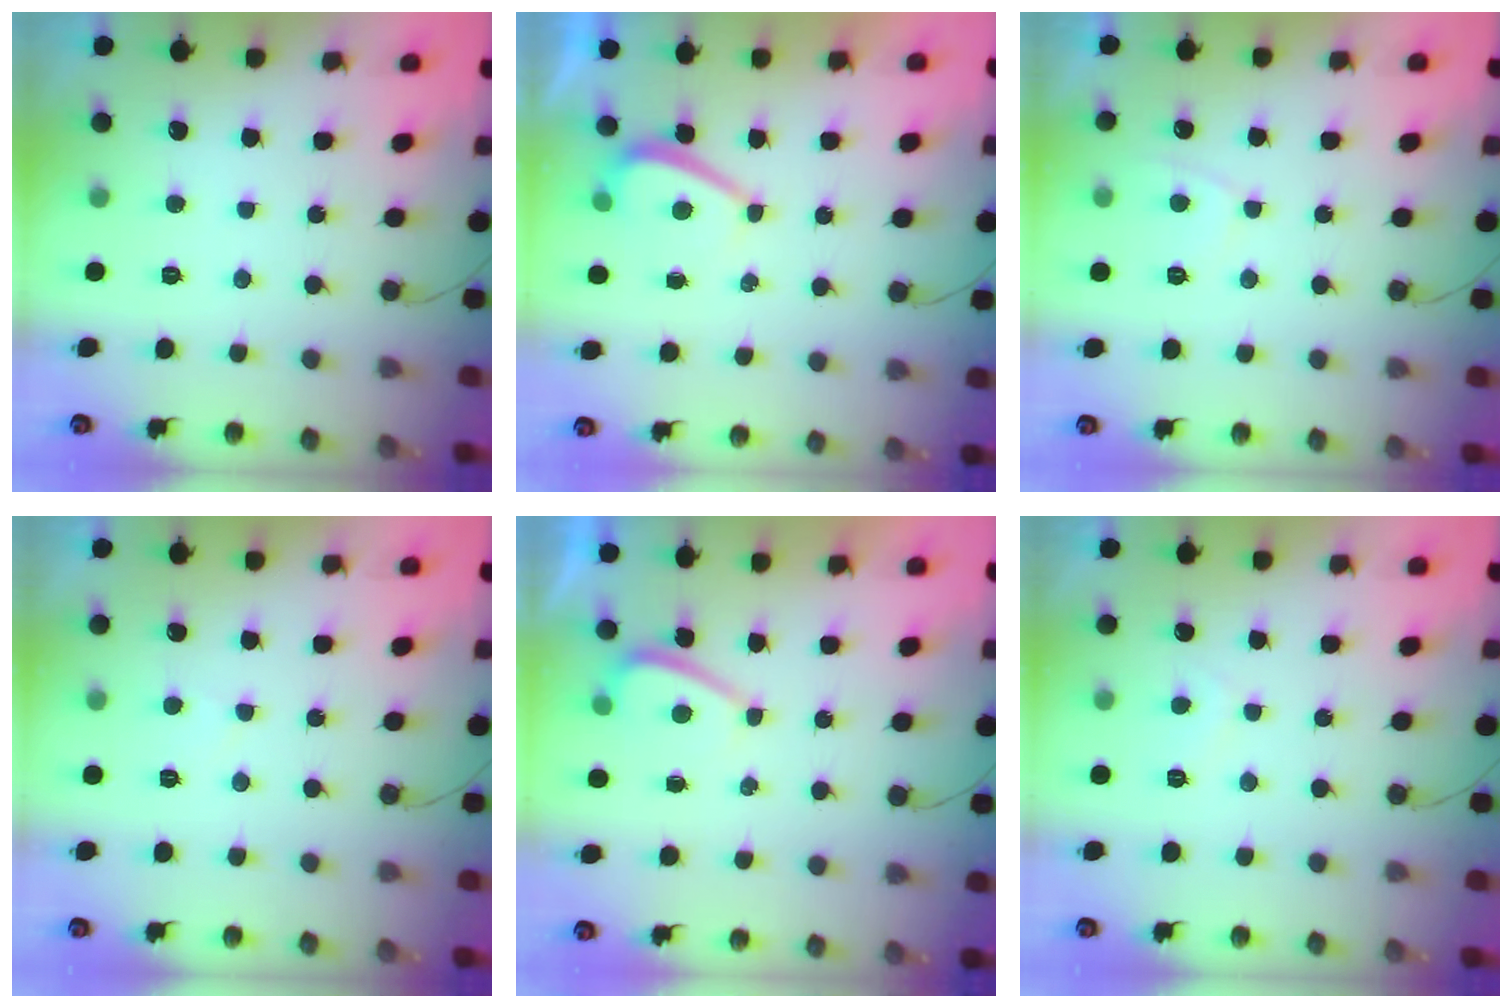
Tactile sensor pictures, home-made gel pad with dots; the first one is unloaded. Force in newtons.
{"total": 1.4, "press": 1.3, "slide": 0.6}
{"total": 2.0, "press": 1.9, "slide": 0.6}
{"total": 1.7, "press": 1.6, "slide": 0.4}
{"total": 1.0, "press": 0.9, "slide": 0.5}
{"total": 1.1, "press": 0.9, "slide": 0.6}